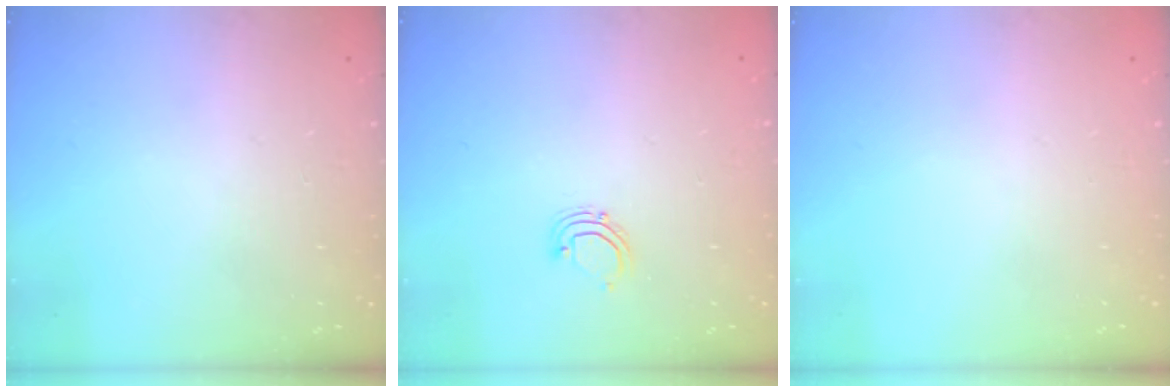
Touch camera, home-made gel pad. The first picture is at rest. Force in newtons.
{"total": 3.4, "press": 3.3, "slide": 0.8}
{"total": 0.0}